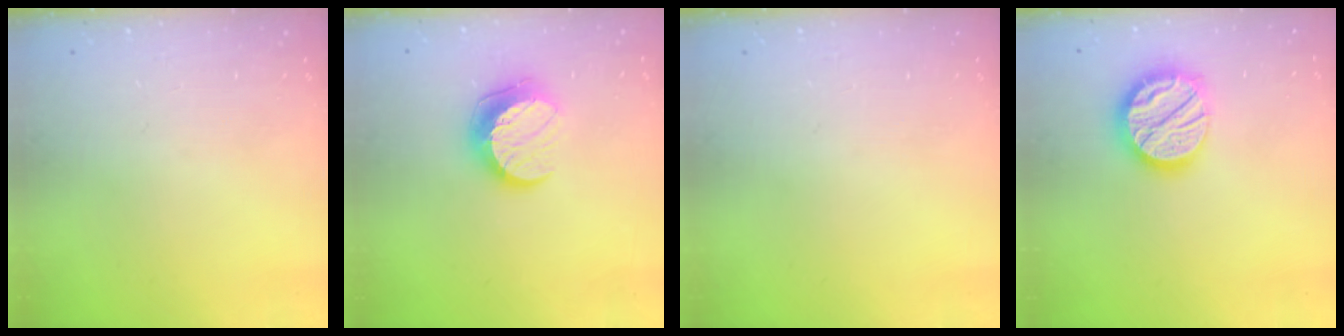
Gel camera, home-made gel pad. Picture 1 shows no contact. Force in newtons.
{"total": 10.7, "press": 10.7, "slide": 0.7}
{"total": 0.0}
{"total": 17.2, "press": 17.1, "slide": 1.5}